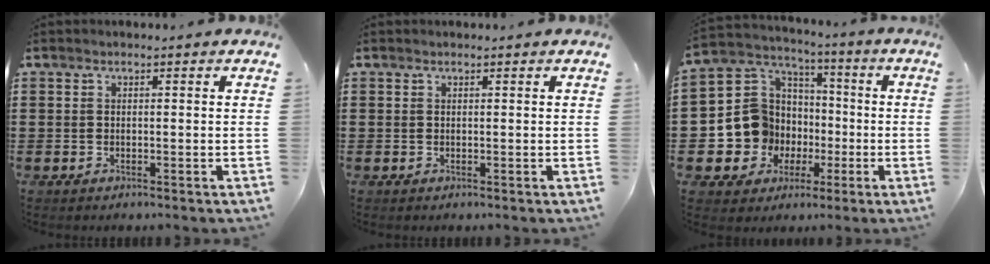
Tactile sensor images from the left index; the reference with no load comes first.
{"total": 0.0}
{"total": 10.1, "force": [-1.6, 9.7, 2.1], "torque": [-0.114, -0.013, -0.026]}